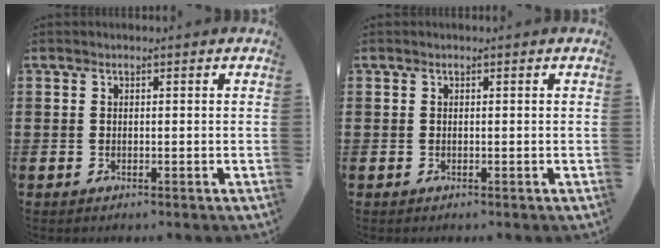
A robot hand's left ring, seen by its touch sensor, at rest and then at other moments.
{"total": 0.0}